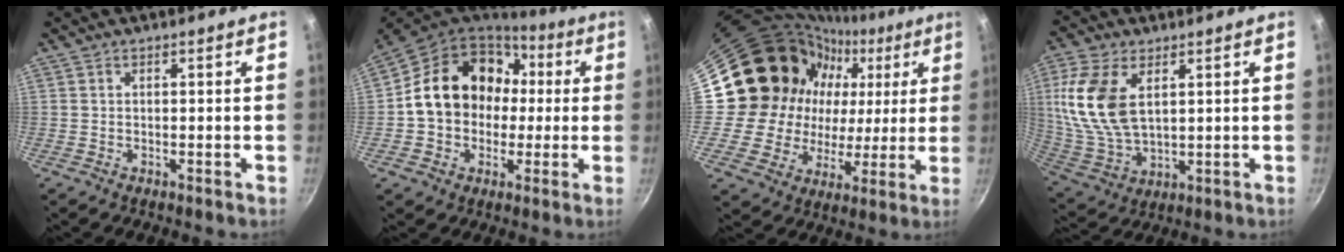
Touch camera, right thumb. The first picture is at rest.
{"total": 18.7, "force": [1.7, 15.3, 10.5], "torque": [-0.147, 0.048, 0.027]}
{"total": 23.5, "force": [5.6, 19.5, 11.8], "torque": [-0.167, 0.023, 0.097]}
{"total": 15.2, "force": [4.3, 8.6, 11.8], "torque": [-0.240, -0.017, 0.094]}